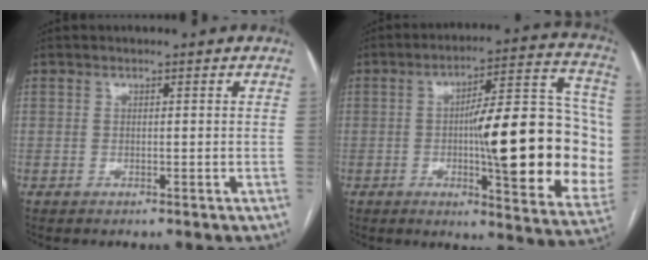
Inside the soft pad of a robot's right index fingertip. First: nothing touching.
{"total": 22.8, "force": [-1.5, 4.7, 22.3], "torque": [-0.253, 0.026, -0.012]}